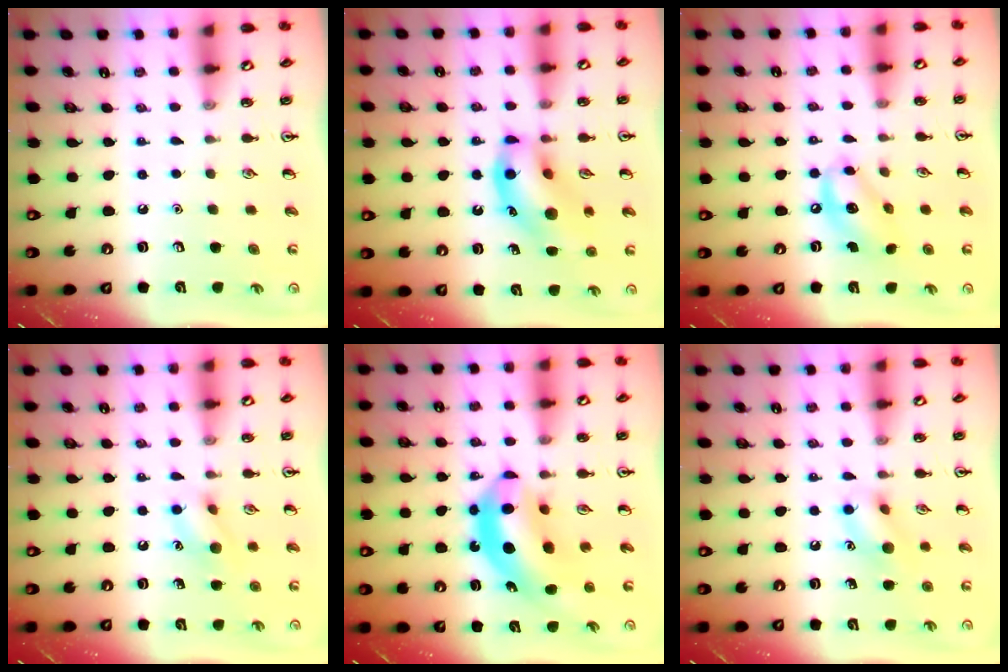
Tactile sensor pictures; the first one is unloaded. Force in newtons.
{"total": 14.8, "press": 14.5, "slide": 2.9}
{"total": 10.3, "press": 10.0, "slide": 2.3}
{"total": 9.0, "press": 9.0, "slide": 0.7}
{"total": 12.1, "press": 11.4, "slide": 3.8}
{"total": 10.5, "press": 10.4, "slide": 0.9}